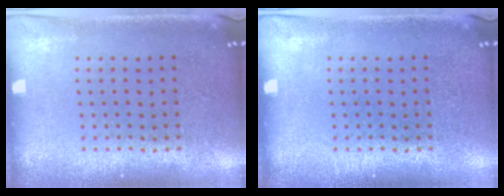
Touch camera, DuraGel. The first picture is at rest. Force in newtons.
{"total": 0.0}